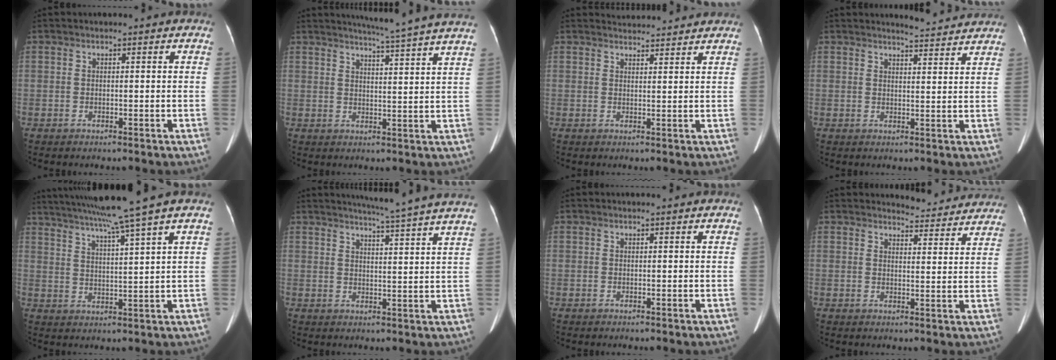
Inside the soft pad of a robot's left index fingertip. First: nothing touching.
{"total": 13.0, "force": [11.7, -1.8, 5.3], "torque": [-0.084, -0.027, 0.136]}
{"total": 5.4, "force": [5.3, 0.6, 0.6], "torque": [-0.013, 0.023, 0.065]}
{"total": 5.2, "force": [5.1, 0.2, 0.8], "torque": [-0.022, 0.004, 0.061]}
{"total": 12.7, "force": [10.1, -2.8, 7.2], "torque": [-0.122, -0.005, 0.152]}
{"total": 12.6, "force": [11.4, -1.8, 5.2], "torque": [-0.082, -0.025, 0.131]}
{"total": 0.0}
{"total": 8.1, "force": [8.0, 1.5, 0.3], "torque": [0.011, -0.007, 0.081]}